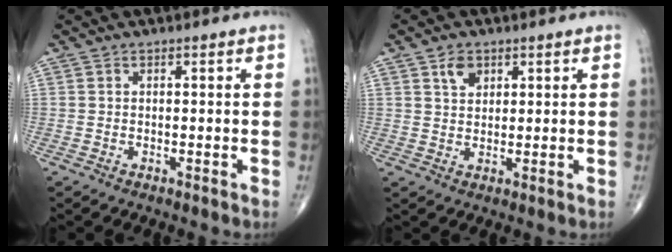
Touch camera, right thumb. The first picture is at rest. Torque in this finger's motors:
{"motor_torque": [-0.52, 0.44, -0.10, 0.13, 0.02]}